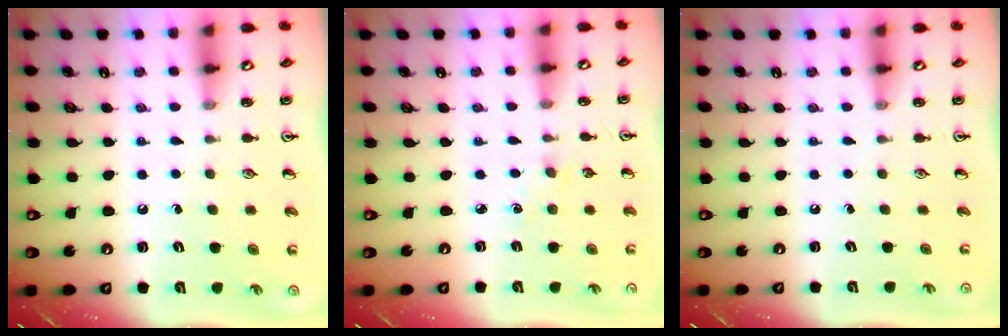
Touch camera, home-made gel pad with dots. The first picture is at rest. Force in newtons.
{"total": 1.9, "press": 1.8, "slide": 0.3}
{"total": 0.0}